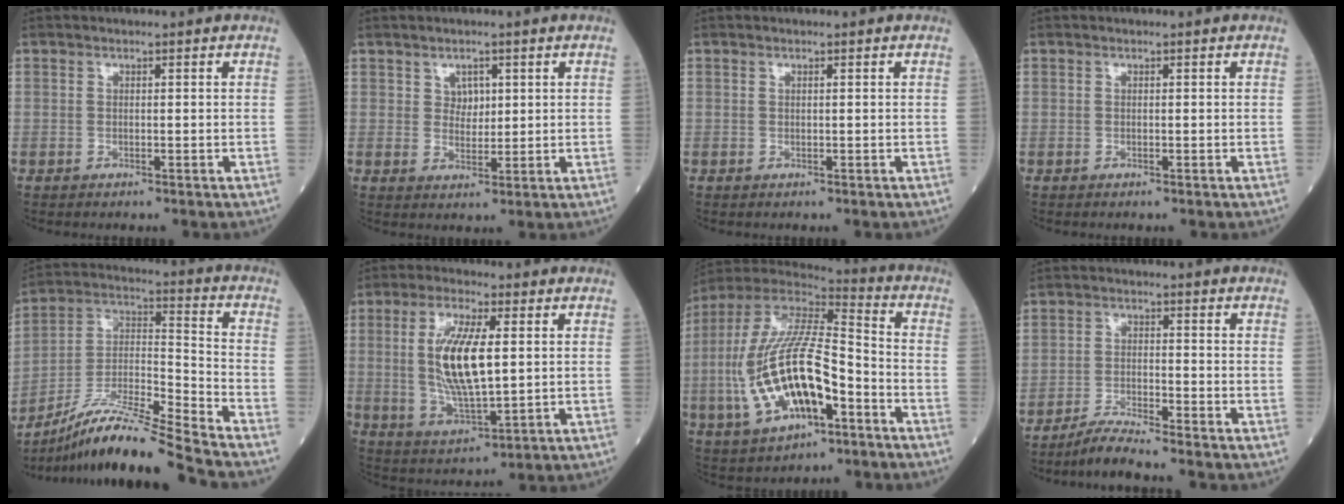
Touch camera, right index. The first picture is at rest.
{"total": 2.8, "force": [1.3, 1.9, 1.6], "torque": [-0.022, 0.000, 0.025]}
{"total": 0.0}
{"total": 0.0}
{"total": 16.6, "force": [-14.4, -1.7, 8.0], "torque": [-0.154, 0.010, -0.259]}
{"total": 12.0, "force": [1.6, 3.0, 11.5], "torque": [-0.239, -0.004, 0.036]}
{"total": 20.4, "force": [-5.4, 7.1, 18.3], "torque": [-0.396, 0.000, -0.087]}
{"total": 4.6, "force": [-4.2, -1.1, 1.6], "torque": [-0.034, -0.022, -0.081]}